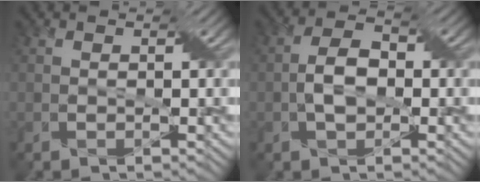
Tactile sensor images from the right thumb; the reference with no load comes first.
{"total": 4.6, "force": [-0.7, 2.7, 3.6], "torque": [-0.074, 0.003, -0.015]}